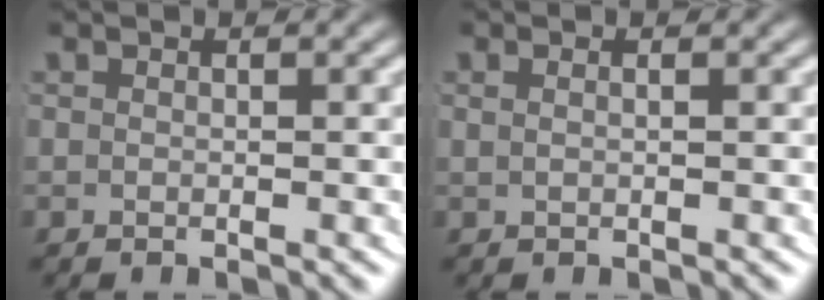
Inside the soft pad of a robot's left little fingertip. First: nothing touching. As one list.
[{"total": 0.6, "force": [0.2, -0.2, 0.5], "torque": [-0.007, -0.002, 0.007]}]